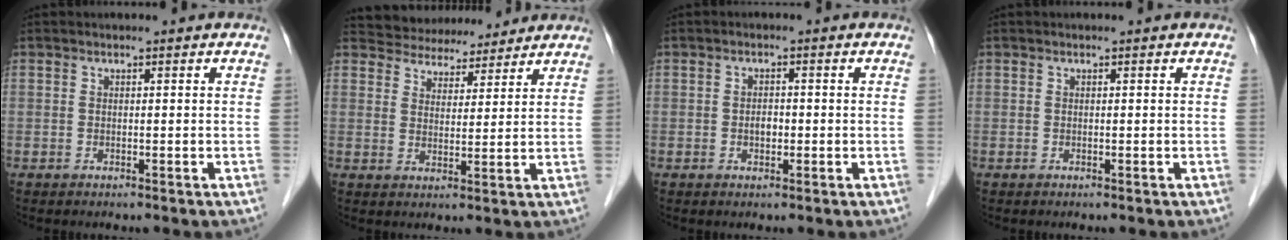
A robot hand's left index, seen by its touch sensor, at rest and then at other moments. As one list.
[{"total": 8.1, "force": [7.7, 2.6, 0.6], "torque": [-0.006, 0.017, 0.110]}, {"total": 1.7, "force": [-0.4, 1.0, 1.3], "torque": [-0.021, 0.002, -0.006]}, {"total": 0.0}]